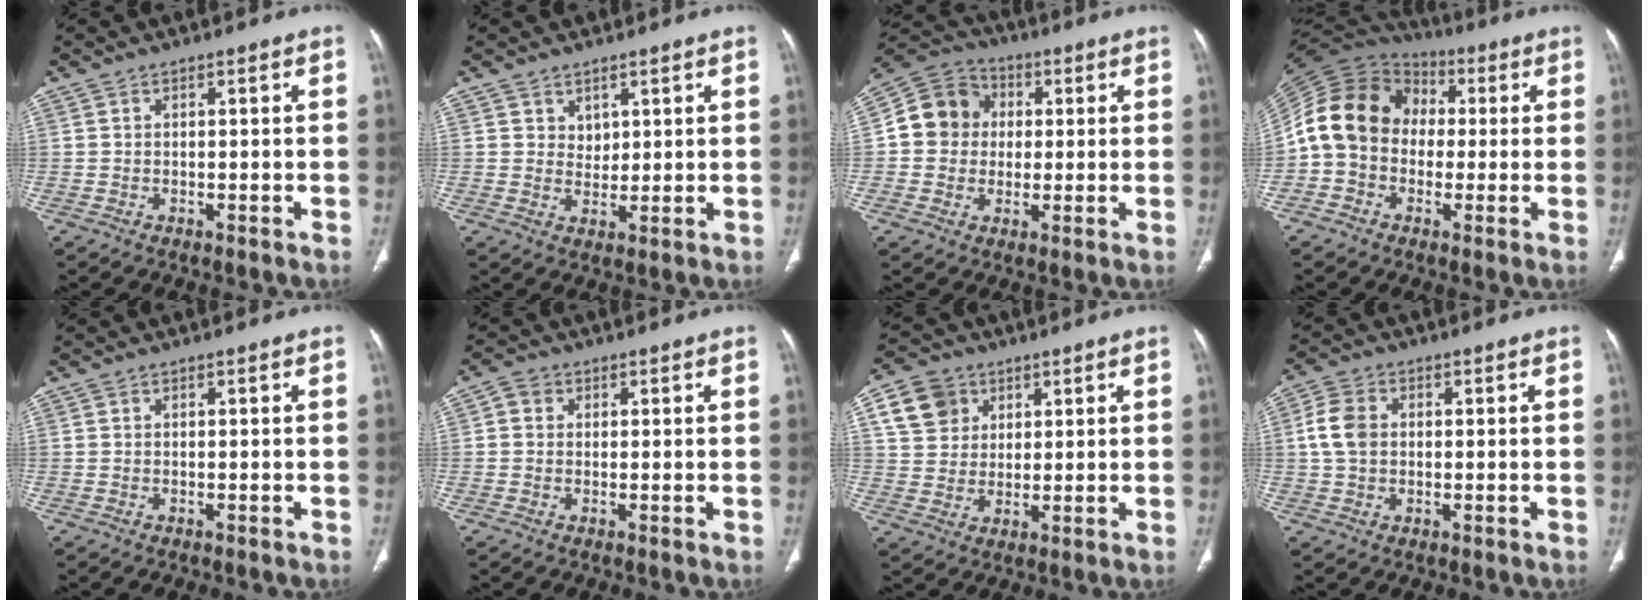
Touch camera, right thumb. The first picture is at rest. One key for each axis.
{"total": 2.8, "fx": 1.8, "fy": 2.2, "fz": 0.5, "tx": 0.015, "ty": -0.014, "tz": 0.032}
{"total": 10.8, "fx": 0.9, "fy": 9.9, "fz": 4.2, "tx": -0.050, "ty": 0.019, "tz": 0.005}
{"total": 15.2, "fx": 0.0, "fy": 12.5, "fz": 8.6, "tx": -0.145, "ty": 0.039, "tz": -0.013}
{"total": 0.0}
{"total": 2.5, "fx": 0.5, "fy": 2.2, "fz": 1.0, "tx": -0.009, "ty": 0.004, "tz": 0.006}
{"total": 8.9, "fx": 3.7, "fy": 7.5, "fz": 3.1, "tx": -0.035, "ty": -0.004, "tz": 0.073}
{"total": 5.9, "fx": 0.4, "fy": 4.5, "fz": 3.9, "tx": -0.080, "ty": 0.010, "tz": 0.005}